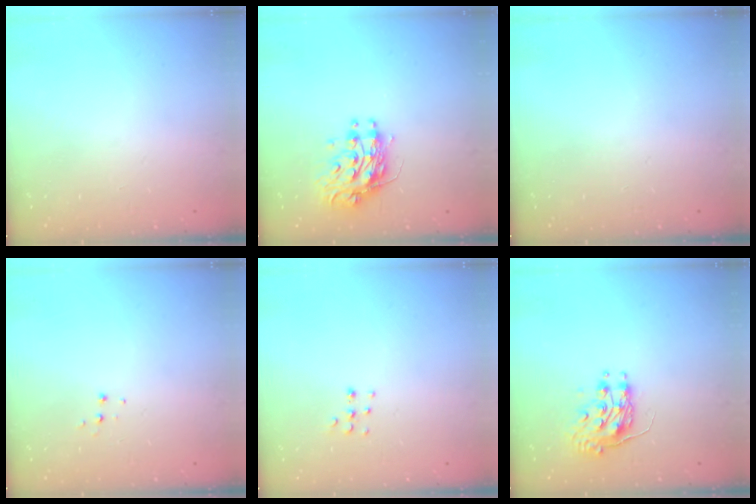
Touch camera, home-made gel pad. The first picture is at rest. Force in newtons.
{"total": 10.3, "press": 10.3, "slide": 1.0}
{"total": 0.0}
{"total": 3.9, "press": 3.9, "slide": 0.4}
{"total": 3.9, "press": 3.8, "slide": 1.0}
{"total": 8.6, "press": 8.6, "slide": 0.2}